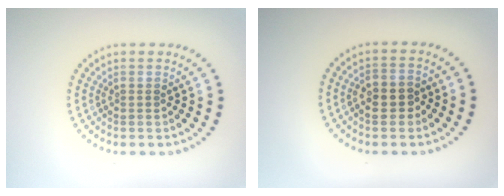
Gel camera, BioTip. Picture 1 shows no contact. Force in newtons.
{"total": 2.6, "press": 2.6, "slide": 0.6}